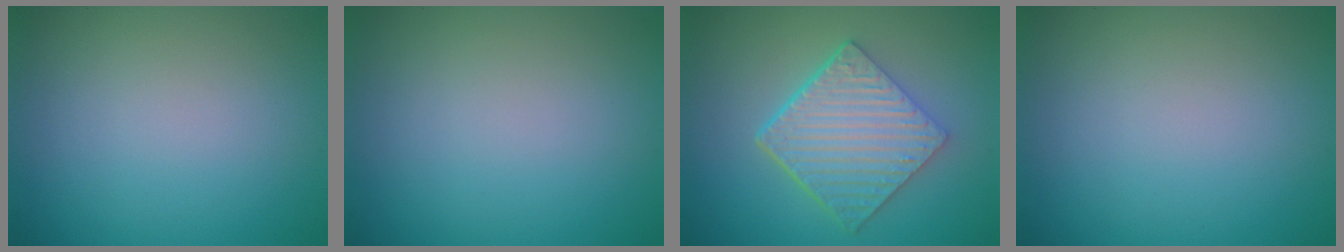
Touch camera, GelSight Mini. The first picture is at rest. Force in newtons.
{"total": 0.0}
{"total": 6.4, "press": 4.5, "slide": 4.6}
{"total": 0.0}